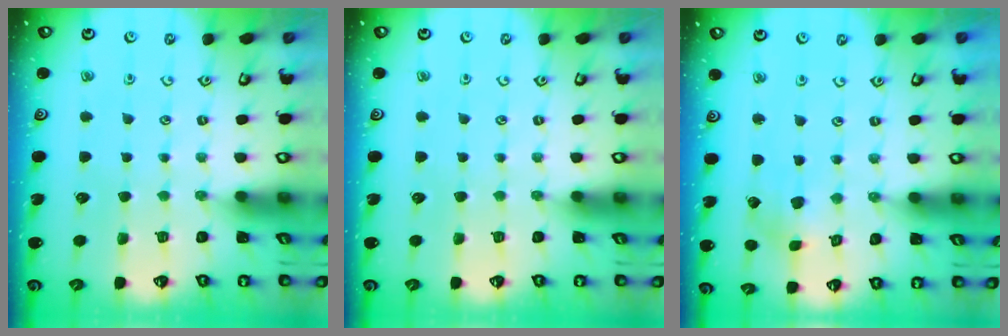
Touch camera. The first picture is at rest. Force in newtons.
{"total": 0.0}
{"total": 2.8, "press": 2.8, "slide": 0.4}